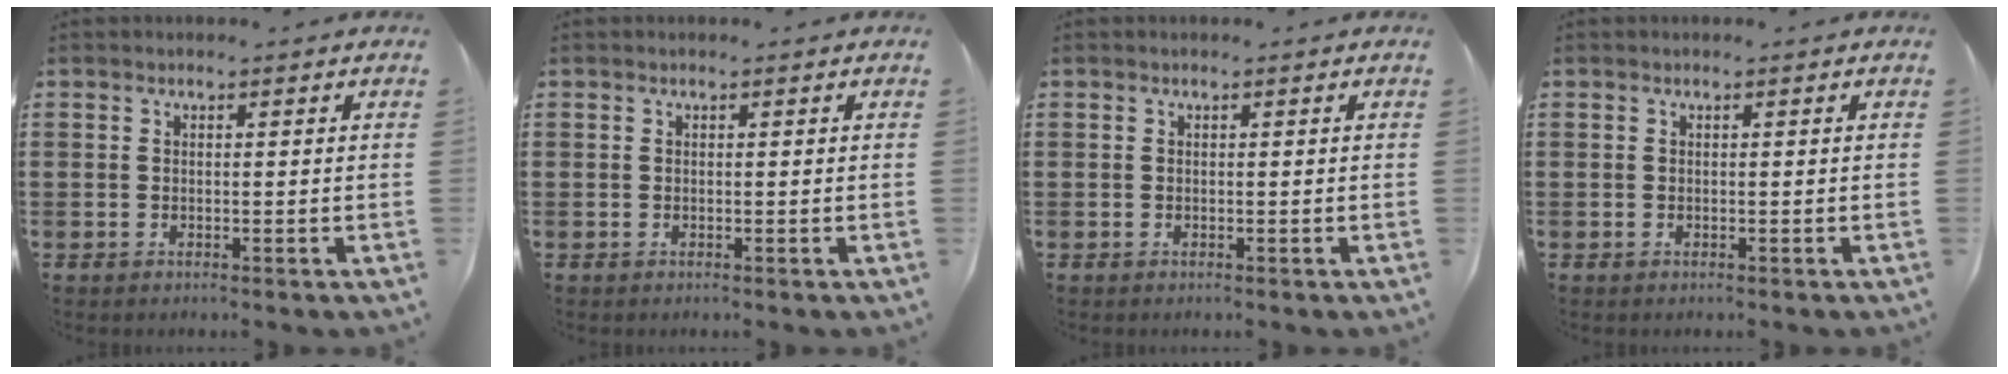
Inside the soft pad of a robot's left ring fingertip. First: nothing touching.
{"total": 0.0}
{"total": 0.0}
{"total": 0.0}